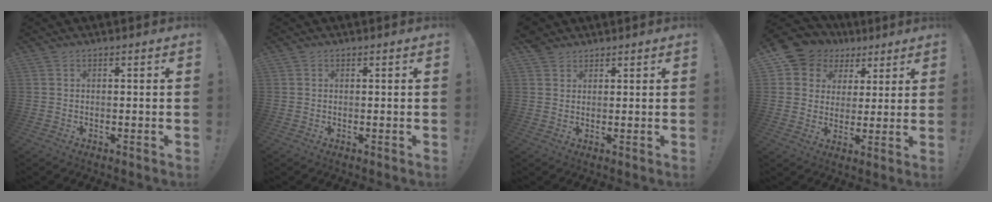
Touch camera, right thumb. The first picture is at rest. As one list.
[{"total": 0.0}, {"total": 2.8, "force": [2.2, 1.8, 0.2], "torque": [0.001, -0.010, 0.041]}, {"total": 9.2, "force": [4.8, 7.5, 2.4], "torque": [-0.040, -0.036, 0.098]}]